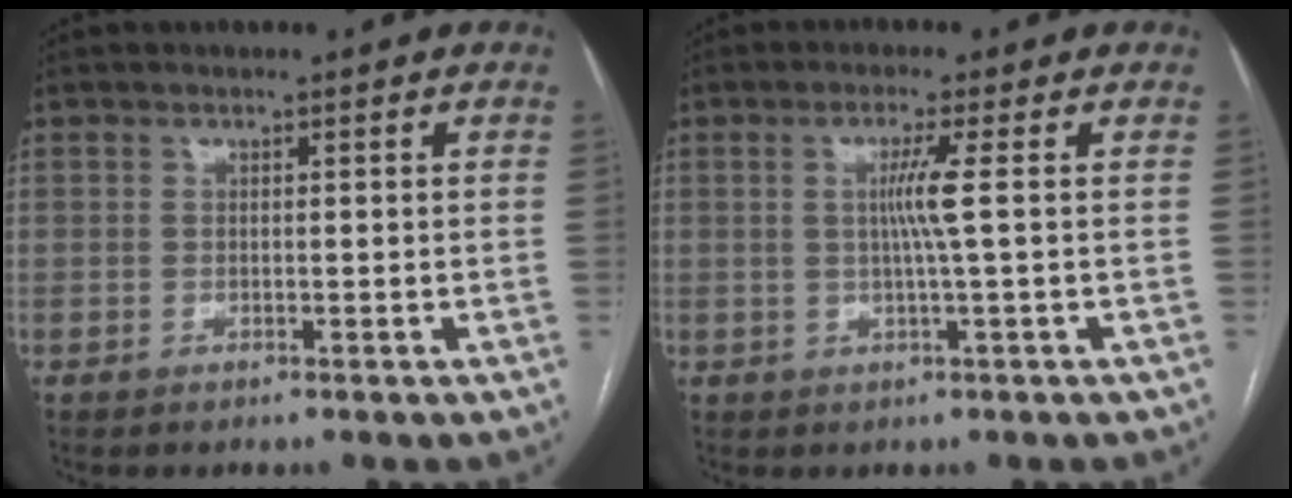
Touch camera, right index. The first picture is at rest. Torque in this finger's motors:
{"motor_torque": [0.68, 0.28, 0.20, 0.08]}